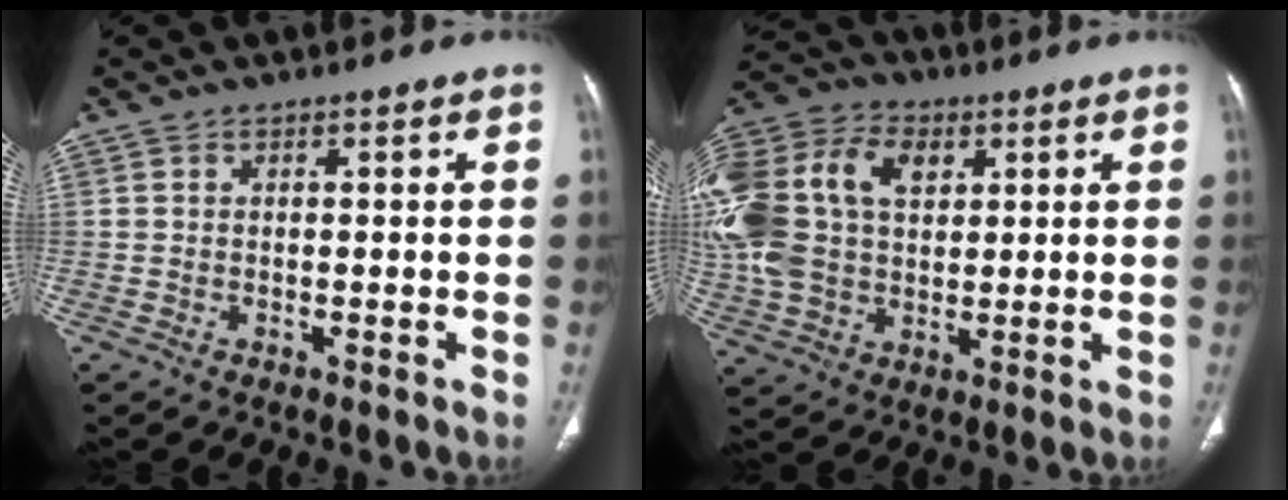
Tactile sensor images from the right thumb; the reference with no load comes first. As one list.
[{"total": 24.3, "force": [5.8, 16.7, 16.7], "torque": [-0.381, 0.037, 0.112]}]